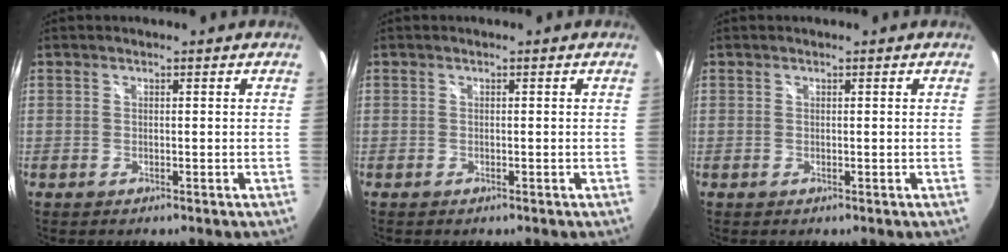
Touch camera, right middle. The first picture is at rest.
{"total": 0.5, "force": [-0.5, 0.2, 0.2], "torque": [-0.004, -0.003, -0.009]}
{"total": 0.0}